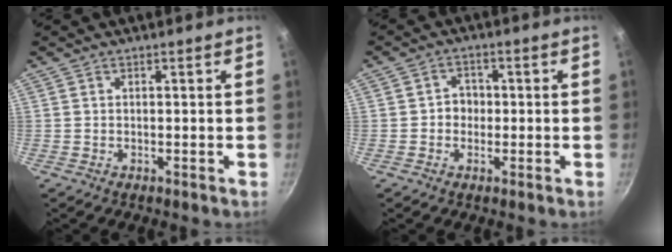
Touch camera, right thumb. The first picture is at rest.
{"total": 3.3, "force": [-0.3, 2.9, 1.6], "torque": [-0.002, 0.010, -0.013]}